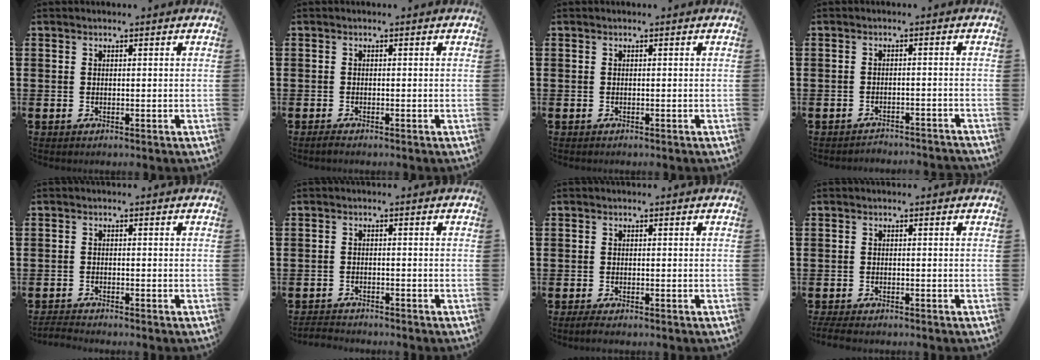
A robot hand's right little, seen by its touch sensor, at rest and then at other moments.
{"total": 0.7, "force": [-0.5, 0.0, 0.4], "torque": [-0.007, -0.003, -0.010]}
{"total": 0.0}
{"total": 1.8, "force": [-1.8, -0.1, -0.1], "torque": [-0.002, 0.004, -0.039]}
{"total": 1.3, "force": [-1.2, -0.1, 0.2], "torque": [-0.005, 0.001, -0.025]}
{"total": 1.5, "force": [-1.5, 0.0, -0.1], "torque": [-0.003, 0.001, -0.033]}
{"total": 0.9, "force": [-0.6, 0.1, 0.6], "torque": [-0.012, -0.003, -0.012]}
{"total": 1.2, "force": [-1.0, 0.3, 0.7], "torque": [-0.013, 0.000, -0.021]}